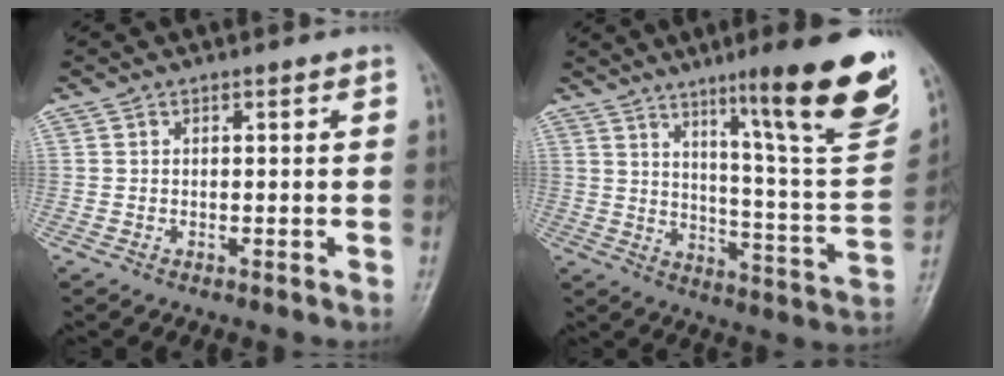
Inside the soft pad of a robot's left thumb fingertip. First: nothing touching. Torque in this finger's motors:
{"motor_torque": [0.90, 0.55, 1.51, -1.25, 0.25]}